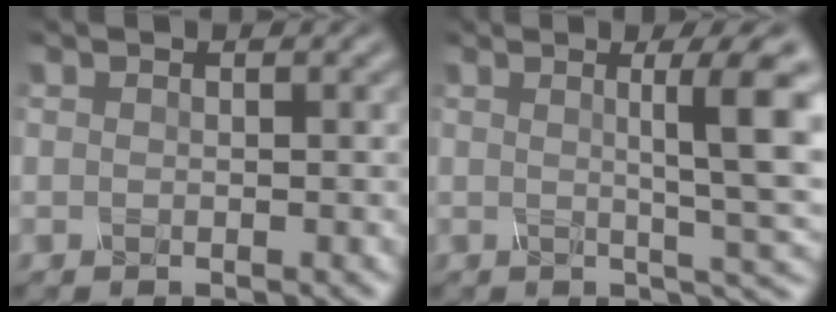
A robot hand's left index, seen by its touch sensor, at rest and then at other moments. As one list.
[{"total": 7.7, "force": [1.4, 1.3, 7.4], "torque": [-0.090, 0.007, 0.020]}]